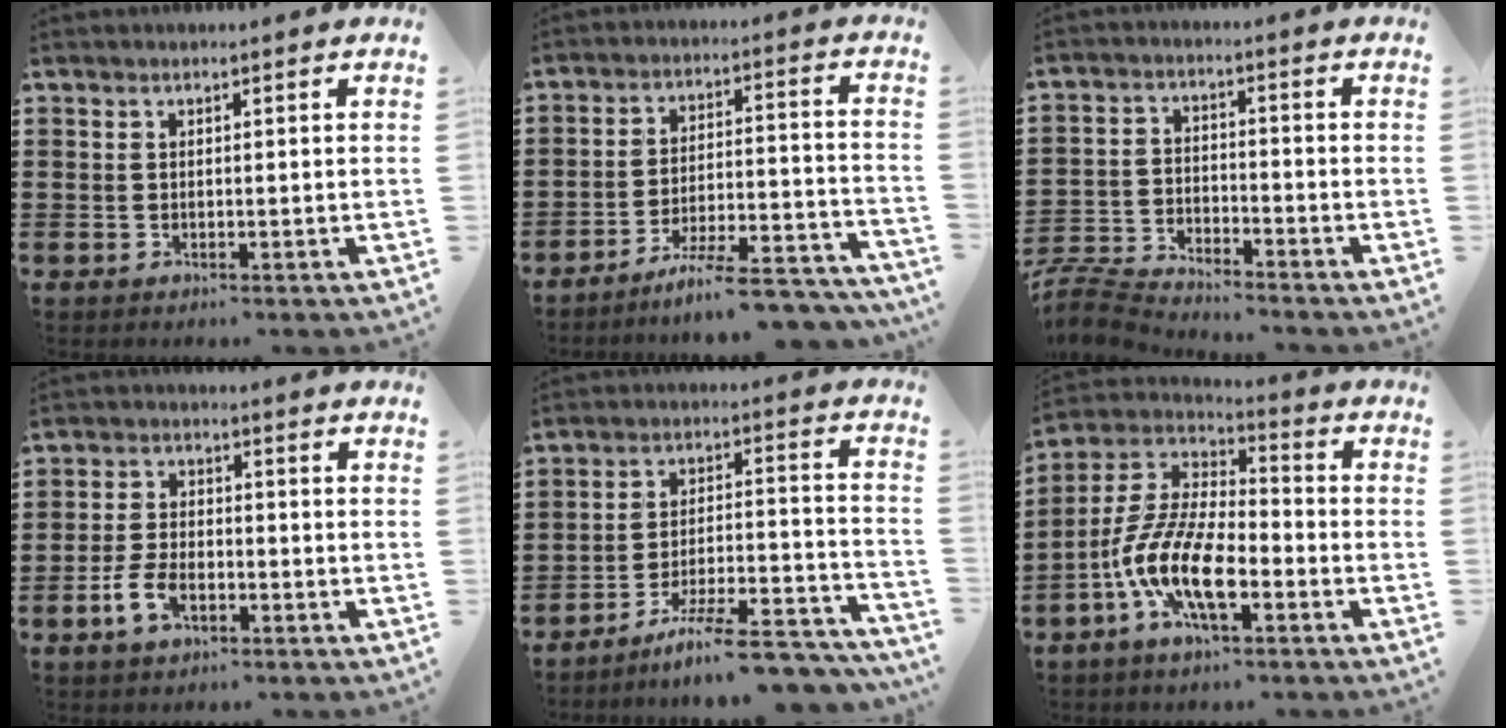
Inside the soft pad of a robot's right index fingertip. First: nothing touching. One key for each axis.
{"total": 8.3, "fx": -7.4, "fy": 0.3, "fz": 3.8, "tx": -0.056, "ty": 0.010, "tz": -0.141}
{"total": 6.3, "fx": -6.3, "fy": 0.5, "fz": 0.7, "tx": -0.033, "ty": 0.000, "tz": -0.130}
{"total": 4.7, "fx": -2.3, "fy": 2.7, "fz": 3.1, "tx": -0.080, "ty": 0.000, "tz": -0.049}
{"total": 10.2, "fx": -8.7, "fy": 0.8, "fz": 5.3, "tx": -0.076, "ty": 0.019, "tz": -0.165}
{"total": 11.9, "fx": -5.6, "fy": 4.4, "fz": 9.6, "tx": -0.234, "ty": -0.015, "tz": -0.113}